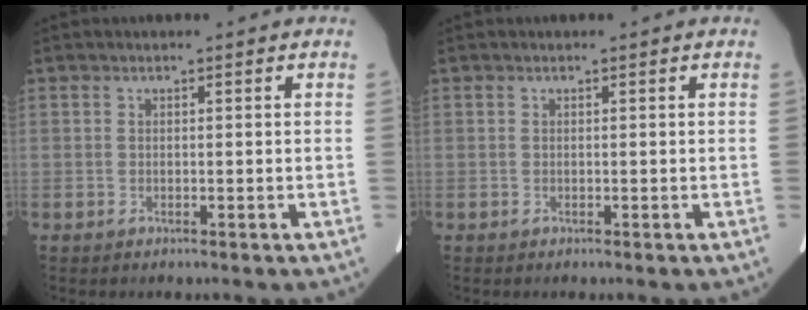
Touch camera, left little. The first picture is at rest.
{"total": 0.0}